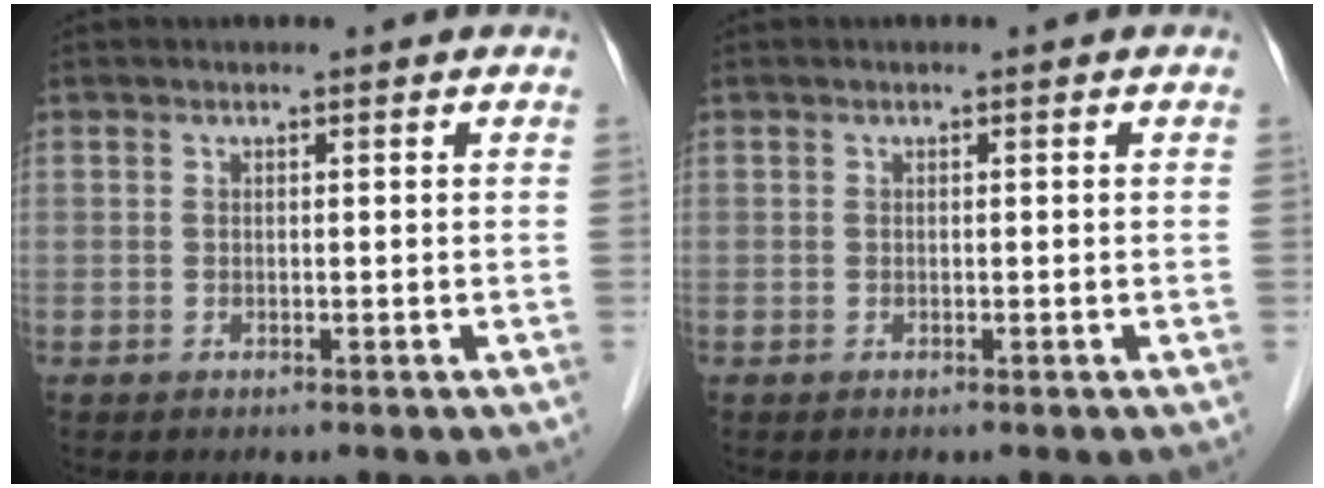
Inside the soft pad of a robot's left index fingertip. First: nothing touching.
{"total": 0.0}